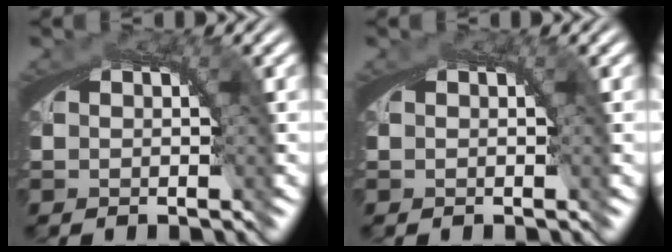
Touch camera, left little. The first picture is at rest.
{"total": 0.0}